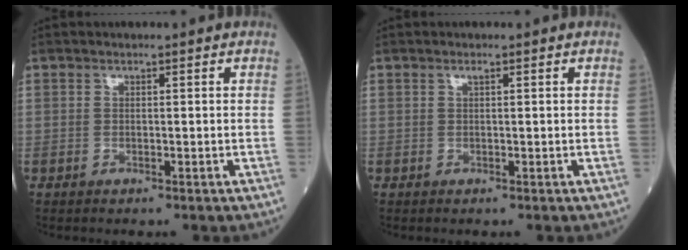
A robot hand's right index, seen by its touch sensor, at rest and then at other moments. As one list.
[{"total": 0.5, "force": [0.3, 0.0, 0.4], "torque": [-0.009, 0.001, 0.004]}]